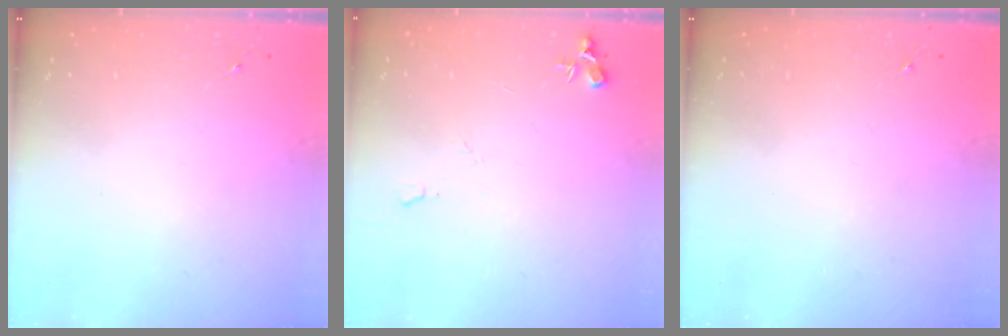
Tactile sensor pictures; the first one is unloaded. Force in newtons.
{"total": 6.9, "press": 6.9, "slide": 0.7}
{"total": 0.0}